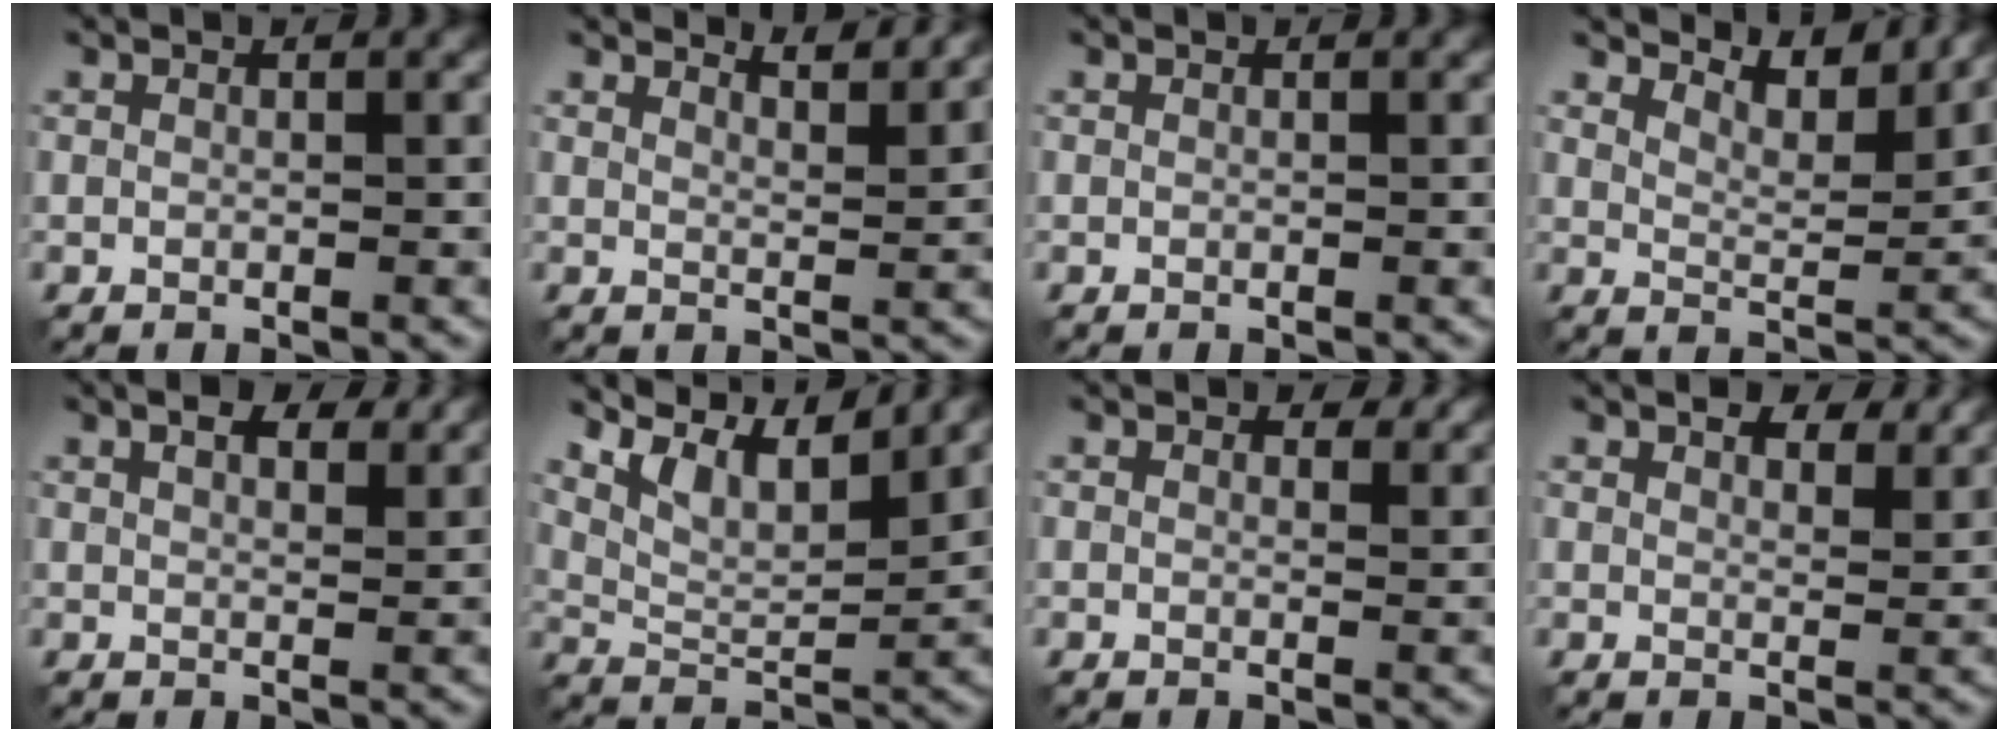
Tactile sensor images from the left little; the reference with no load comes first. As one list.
[{"total": 3.8, "force": [3.5, 0.6, 1.4], "torque": [-0.014, 0.001, 0.040]}, {"total": 0.0}, {"total": 5.5, "force": [5.0, 0.8, 2.0], "torque": [-0.046, -0.001, 0.067]}, {"total": 3.6, "force": [2.4, 1.3, 2.3], "torque": [-0.036, 0.000, 0.032]}, {"total": 6.2, "force": [4.5, 1.8, 3.9], "torque": [-0.078, 0.000, 0.082]}, {"total": 1.6, "force": [1.2, 0.8, 0.7], "torque": [-0.009, -0.004, 0.018]}, {"total": 4.2, "force": [3.3, 1.6, 2.1], "torque": [-0.037, 0.002, 0.046]}]